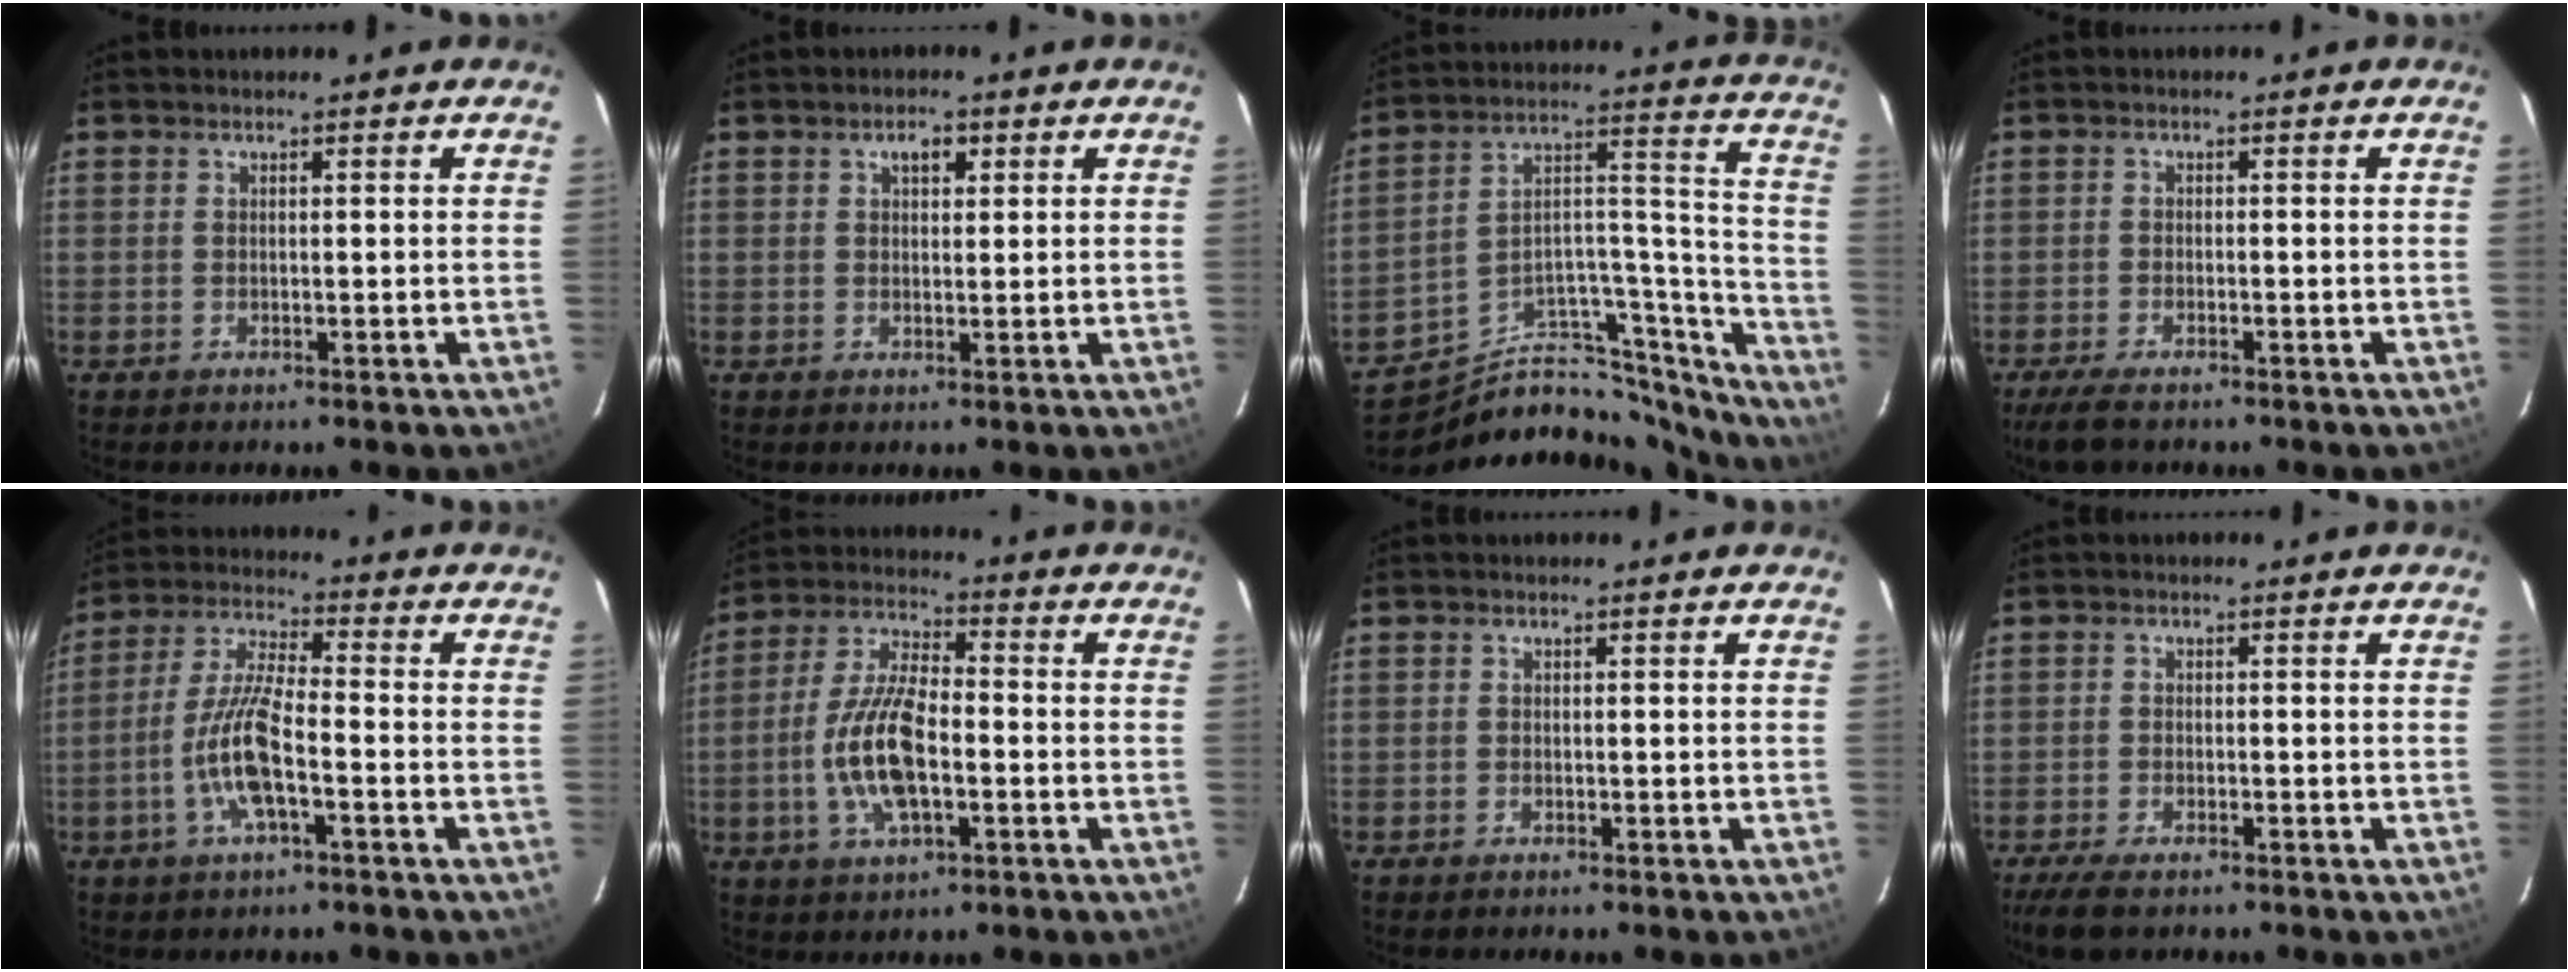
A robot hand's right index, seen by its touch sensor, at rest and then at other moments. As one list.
[{"total": 2.5, "force": [1.1, 1.6, 1.6], "torque": [-0.023, 0.009, 0.019]}, {"total": 23.1, "force": [-20.9, 7.4, 6.3], "torque": [-0.056, 0.082, -0.320]}, {"total": 5.3, "force": [-4.1, 1.5, 2.9], "torque": [-0.076, -0.019, -0.077]}, {"total": 10.4, "force": [-3.7, 2.3, 9.4], "torque": [-0.200, 0.001, -0.073]}, {"total": 12.6, "force": [-3.0, 5.0, 11.2], "torque": [-0.234, 0.002, -0.058]}, {"total": 0.6, "force": [-0.5, 0.3, 0.1], "torque": [-0.003, 0.001, -0.010]}, {"total": 6.0, "force": [-4.6, 2.0, 3.4], "torque": [-0.087, -0.021, -0.085]}]